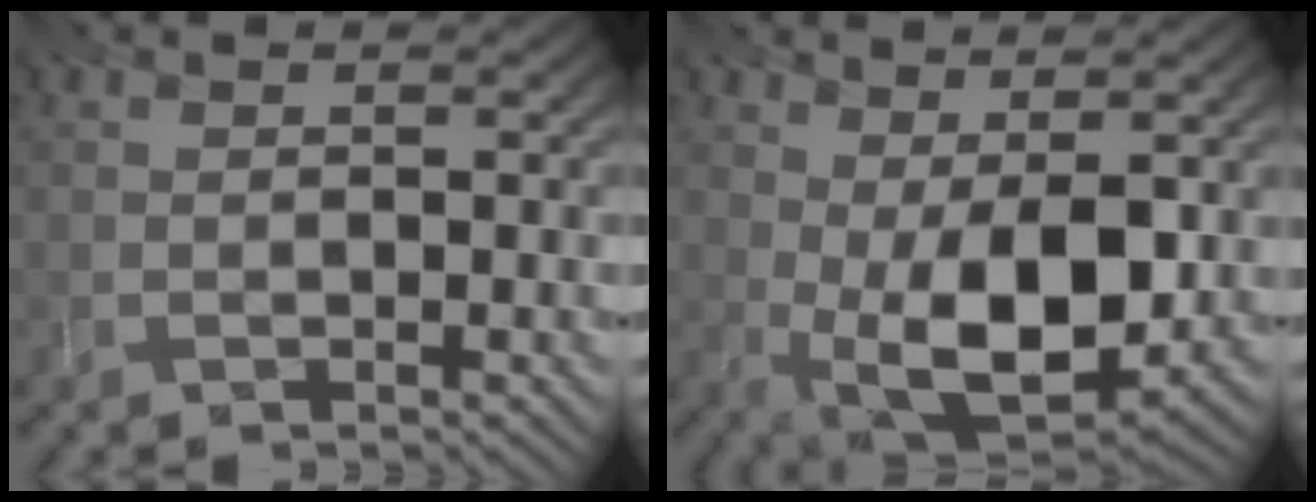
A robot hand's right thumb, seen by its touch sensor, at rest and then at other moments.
{"total": 11.0, "force": [-0.5, 5.3, 9.6], "torque": [-0.188, -0.012, -0.001]}